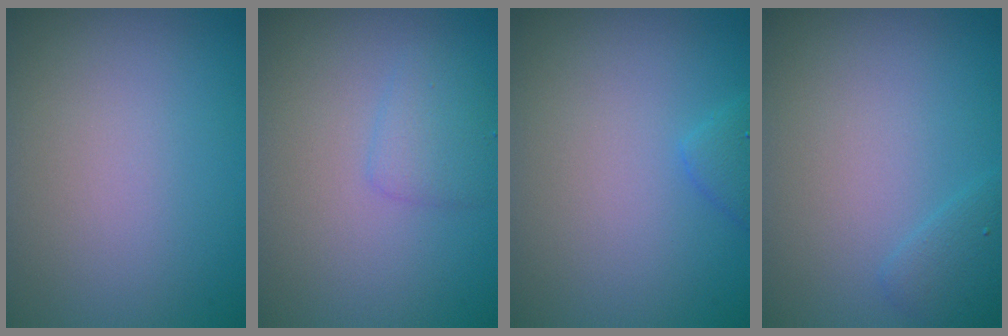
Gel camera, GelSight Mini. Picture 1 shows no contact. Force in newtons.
{"total": 1.8, "press": 1.8, "slide": 0.0}
{"total": 1.4, "press": 1.4, "slide": 0.1}
{"total": 1.4, "press": 1.4, "slide": 0.1}